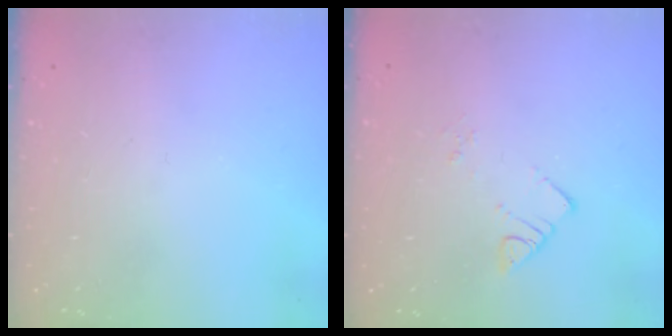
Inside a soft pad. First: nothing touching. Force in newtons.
{"total": 2.6, "press": 2.6, "slide": 0.1}